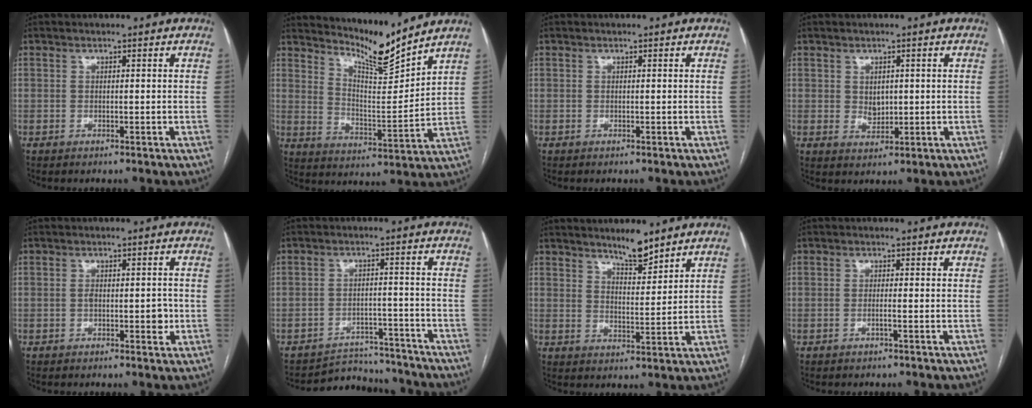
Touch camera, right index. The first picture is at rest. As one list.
[{"total": 9.1, "force": [8.8, -0.7, 2.3], "torque": [-0.050, -0.028, 0.155]}, {"total": 0.0}, {"total": 2.9, "force": [0.4, 2.1, 1.9], "torque": [-0.033, -0.002, 0.014]}, {"total": 3.3, "force": [-0.6, 1.5, 2.9], "torque": [-0.042, 0.002, -0.007]}, {"total": 9.3, "force": [-8.9, 2.7, -0.7], "torque": [0.027, 0.026, -0.121]}, {"total": 5.3, "force": [4.6, 0.9, 2.5], "torque": [-0.044, -0.008, 0.078]}, {"total": 1.1, "force": [-0.5, -0.2, 0.9], "torque": [-0.017, 0.001, -0.009]}]